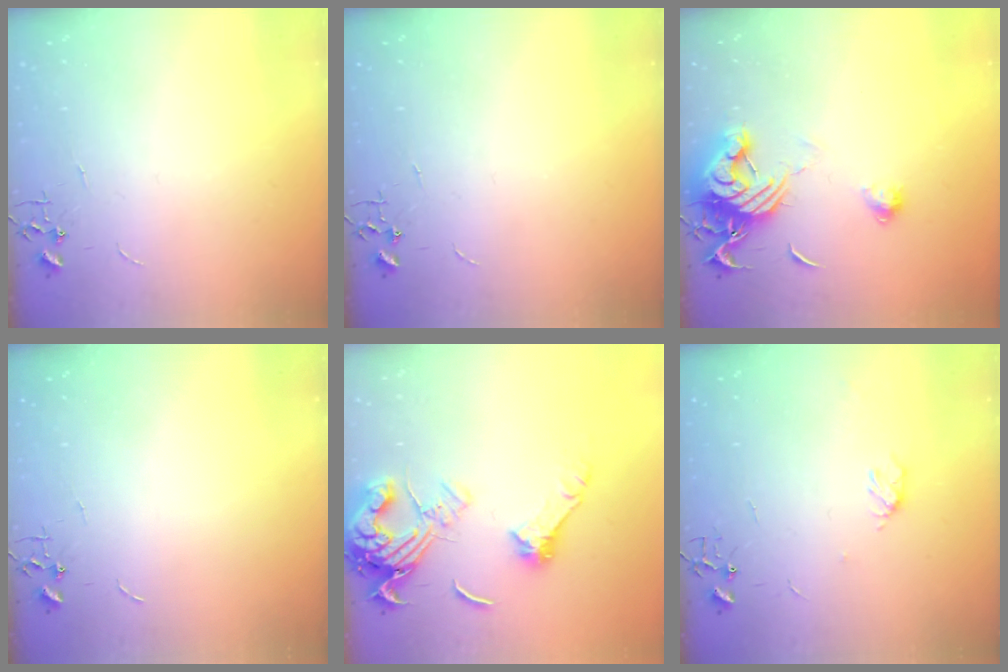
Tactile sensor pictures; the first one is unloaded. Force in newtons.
{"total": 0.0}
{"total": 12.7, "press": 12.6, "slide": 1.3}
{"total": 0.0}
{"total": 14.2, "press": 14.1, "slide": 1.8}
{"total": 4.5, "press": 4.5, "slide": 0.6}